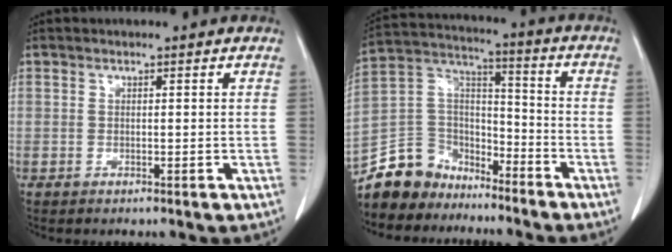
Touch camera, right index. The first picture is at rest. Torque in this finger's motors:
{"motor_torque": [-0.57, -0.21, -0.43, -0.21]}